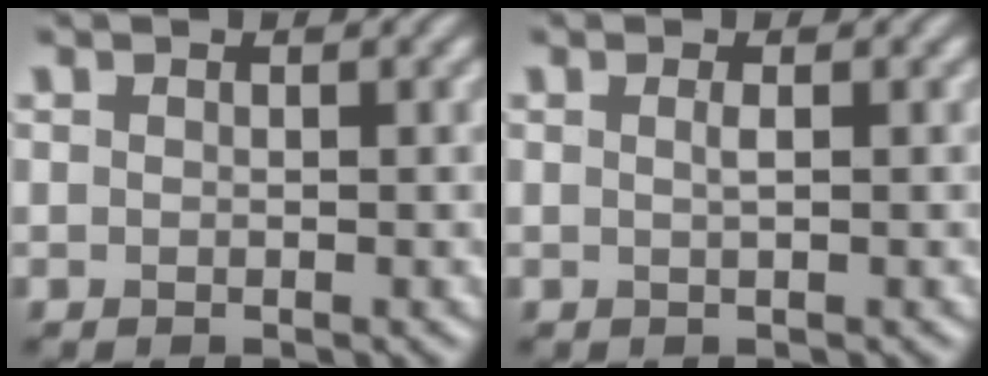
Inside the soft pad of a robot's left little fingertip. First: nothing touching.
{"total": 0.9, "force": [0.1, 0.3, 0.8], "torque": [-0.012, 0.004, 0.000]}